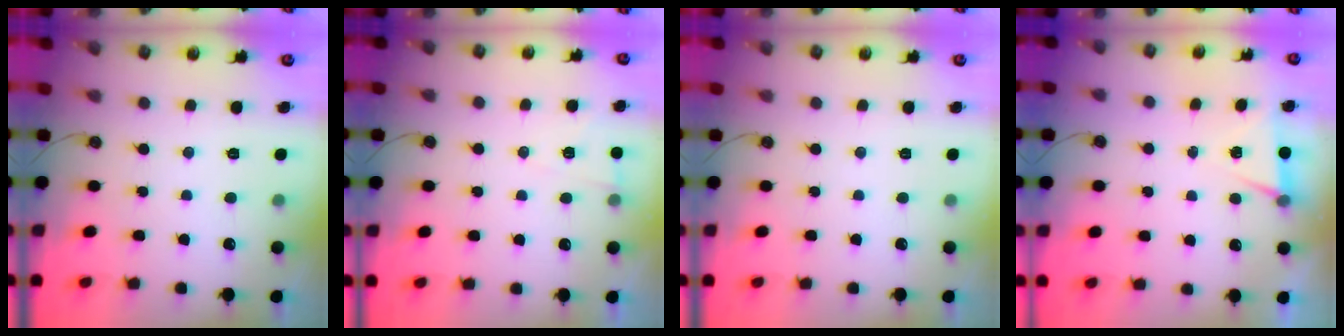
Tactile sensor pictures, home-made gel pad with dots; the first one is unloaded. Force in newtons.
{"total": 5.1, "press": 5.0, "slide": 1.1}
{"total": 0.0}
{"total": 4.7, "press": 1.3, "slide": 4.5}